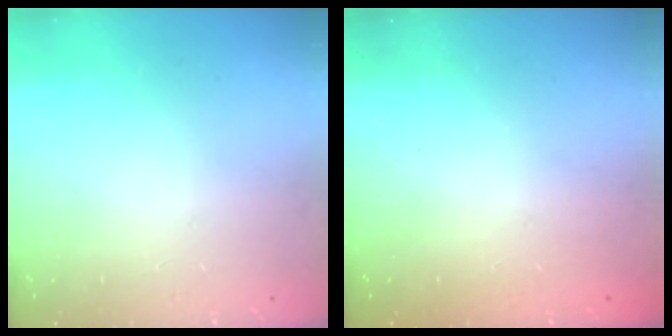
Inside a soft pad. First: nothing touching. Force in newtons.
{"total": 2.6, "press": 2.4, "slide": 0.8}